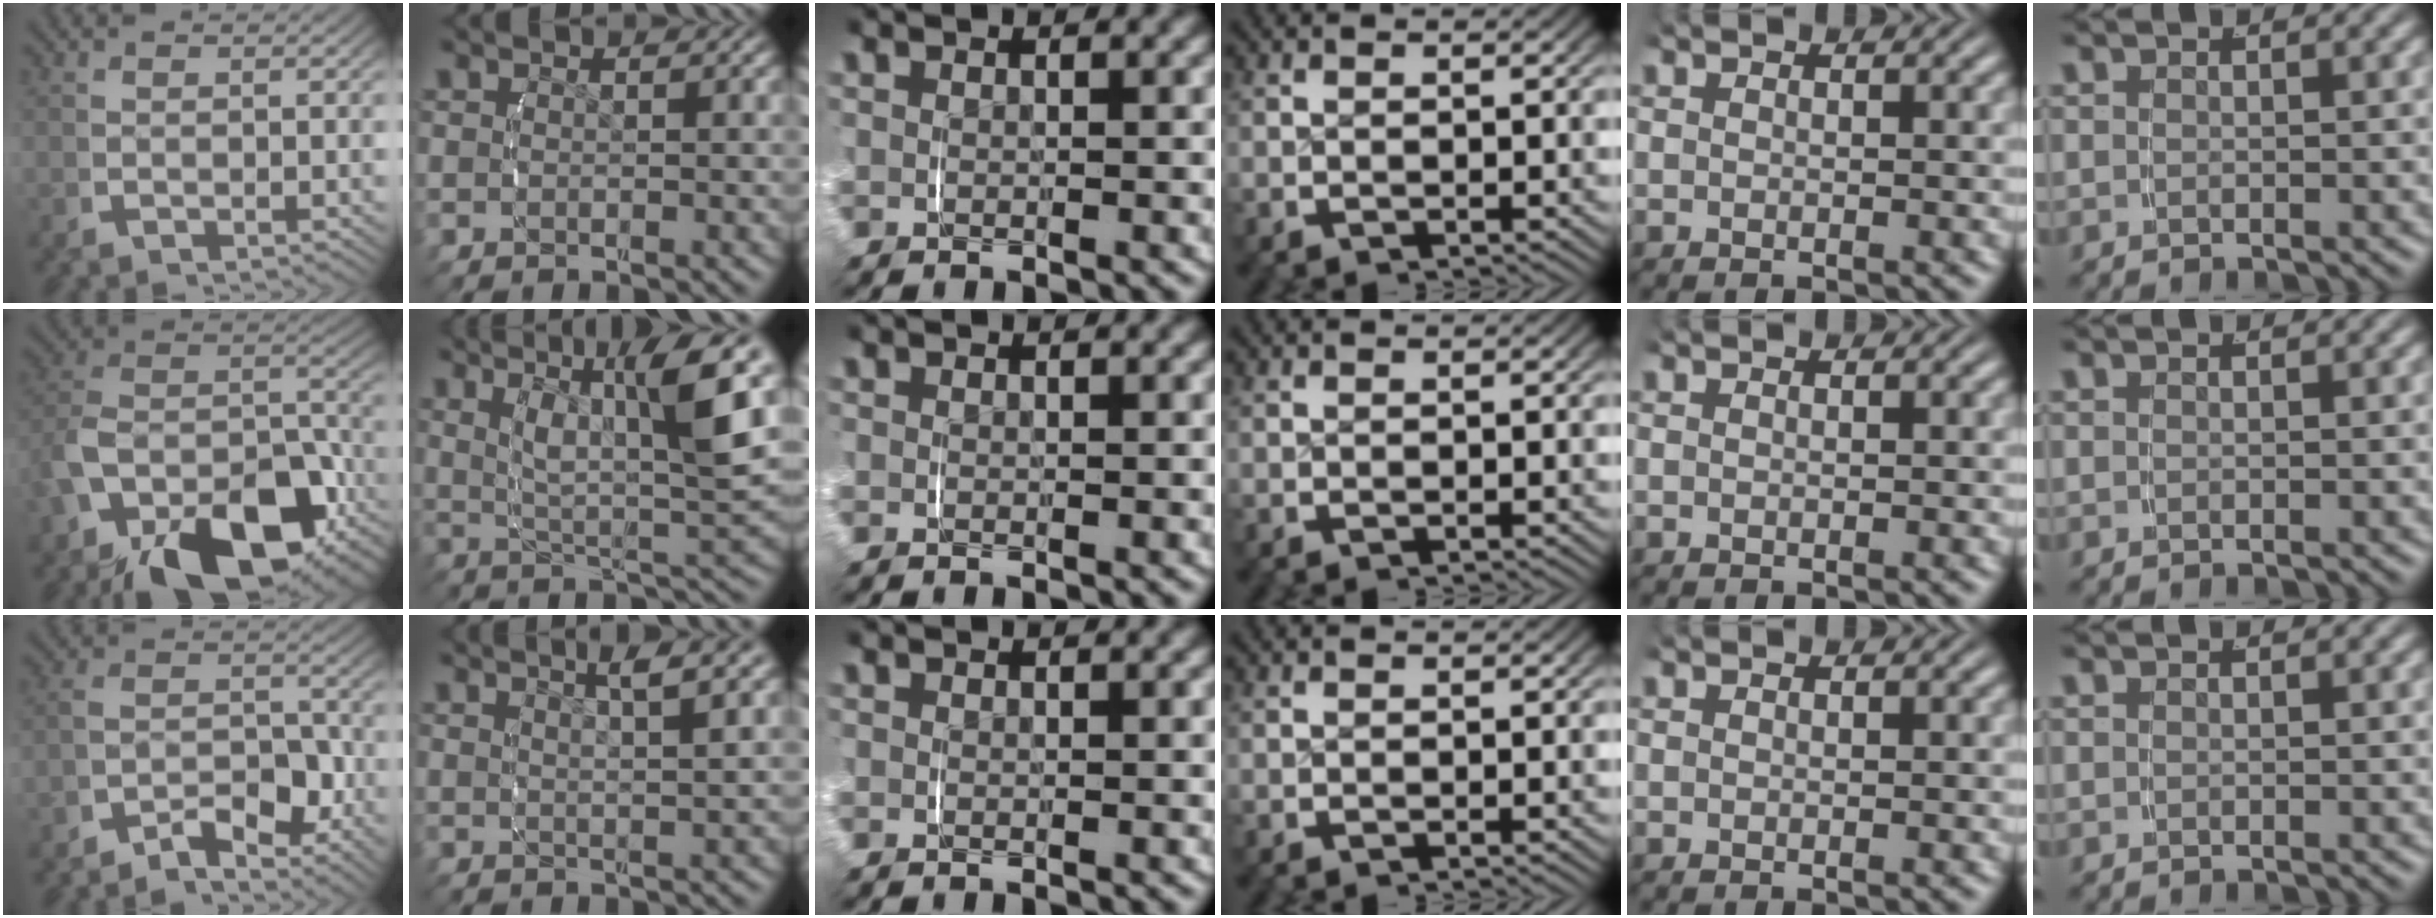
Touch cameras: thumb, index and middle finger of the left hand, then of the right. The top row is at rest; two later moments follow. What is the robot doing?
{"motion": "lift_and_place", "object": "ethernet cable"}